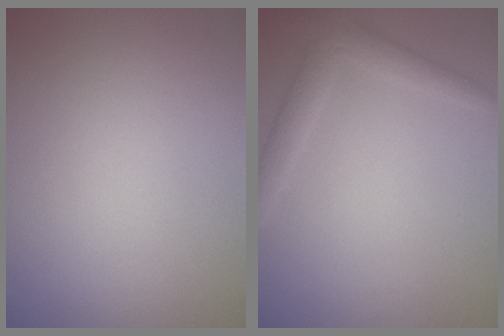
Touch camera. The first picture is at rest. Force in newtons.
{"total": 2.5, "press": 2.5, "slide": 0.2}